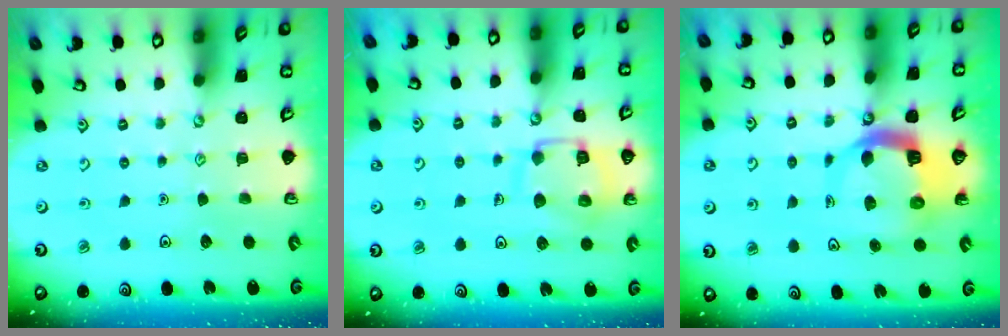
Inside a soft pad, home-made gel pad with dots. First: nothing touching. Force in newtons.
{"total": 13.7, "press": 13.6, "slide": 1.3}
{"total": 9.0, "press": 8.9, "slide": 1.2}